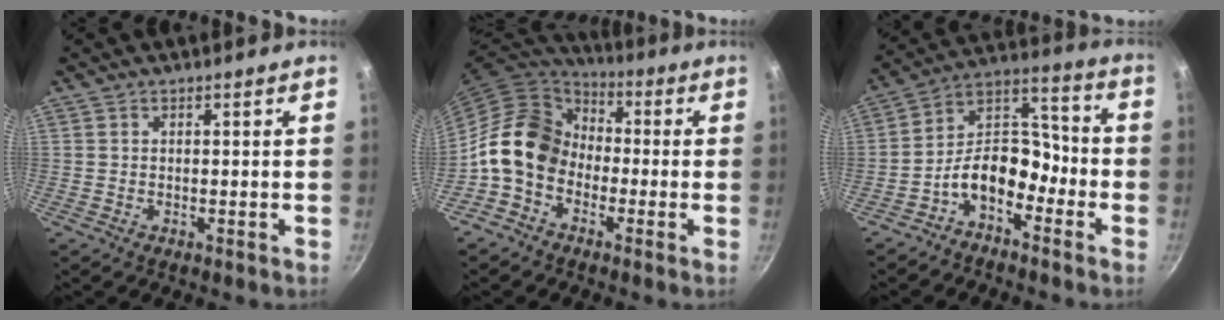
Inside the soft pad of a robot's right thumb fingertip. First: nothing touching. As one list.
[{"total": 13.3, "force": [-2.5, 10.4, 7.9], "torque": [-0.102, 0.043, -0.070]}, {"total": 11.6, "force": [-5.8, 7.2, 7.0], "torque": [-0.086, 0.078, -0.123]}]